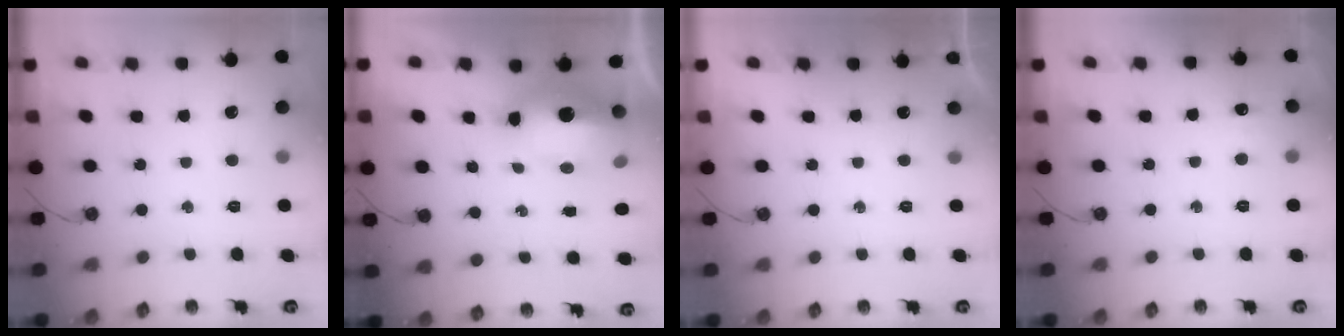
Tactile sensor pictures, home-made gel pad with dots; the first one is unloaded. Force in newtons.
{"total": 15.0, "press": 14.9, "slide": 1.6}
{"total": 0.0}
{"total": 5.0, "press": 5.0, "slide": 0.6}